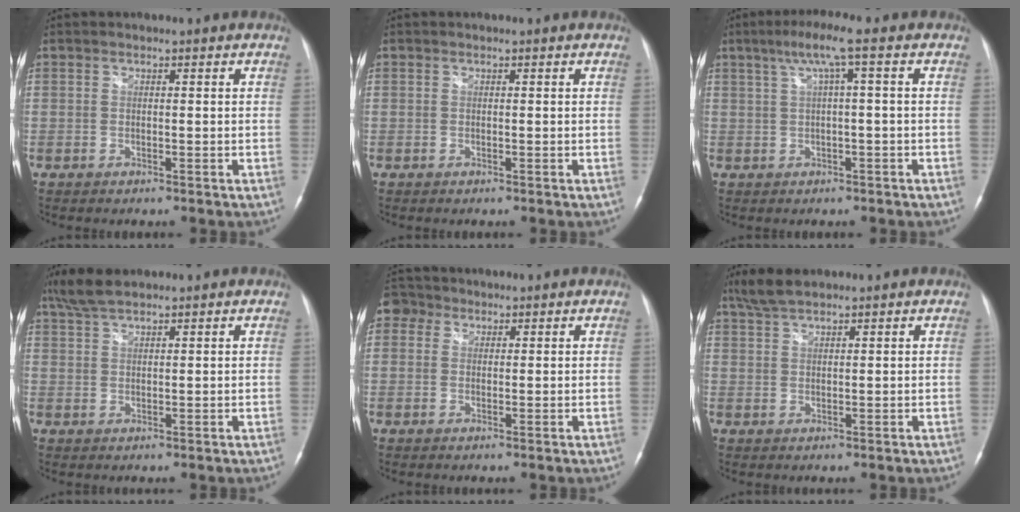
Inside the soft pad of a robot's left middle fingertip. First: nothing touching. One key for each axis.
{"total": 0.0}
{"total": 5.2, "fx": 1.8, "fy": -0.7, "fz": 4.8, "tx": -0.090, "ty": 0.021, "tz": 0.033}
{"total": 4.3, "fx": 3.6, "fy": 0.7, "fz": 2.2, "tx": -0.058, "ty": 0.013, "tz": 0.076}
{"total": 3.0, "fx": 1.5, "fy": 2.5, "fz": 0.7, "tx": -0.014, "ty": 0.013, "tz": 0.024}
{"total": 3.7, "fx": 3.2, "fy": 0.6, "fz": 1.8, "tx": -0.048, "ty": 0.011, "tz": 0.068}